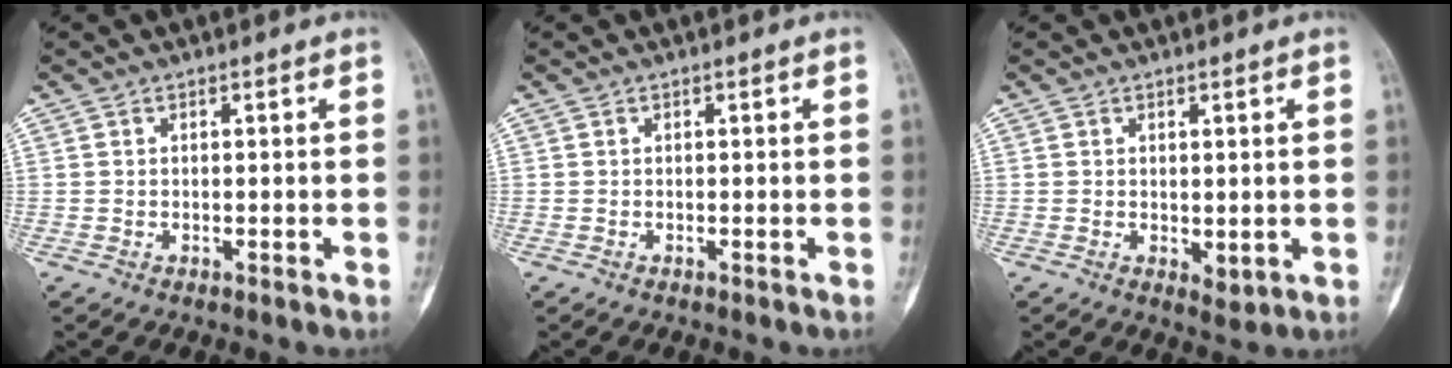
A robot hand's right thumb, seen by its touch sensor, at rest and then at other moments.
{"total": 0.0}
{"total": 2.4, "force": [0.0, 1.3, 2.0], "torque": [-0.024, -0.009, 0.007]}